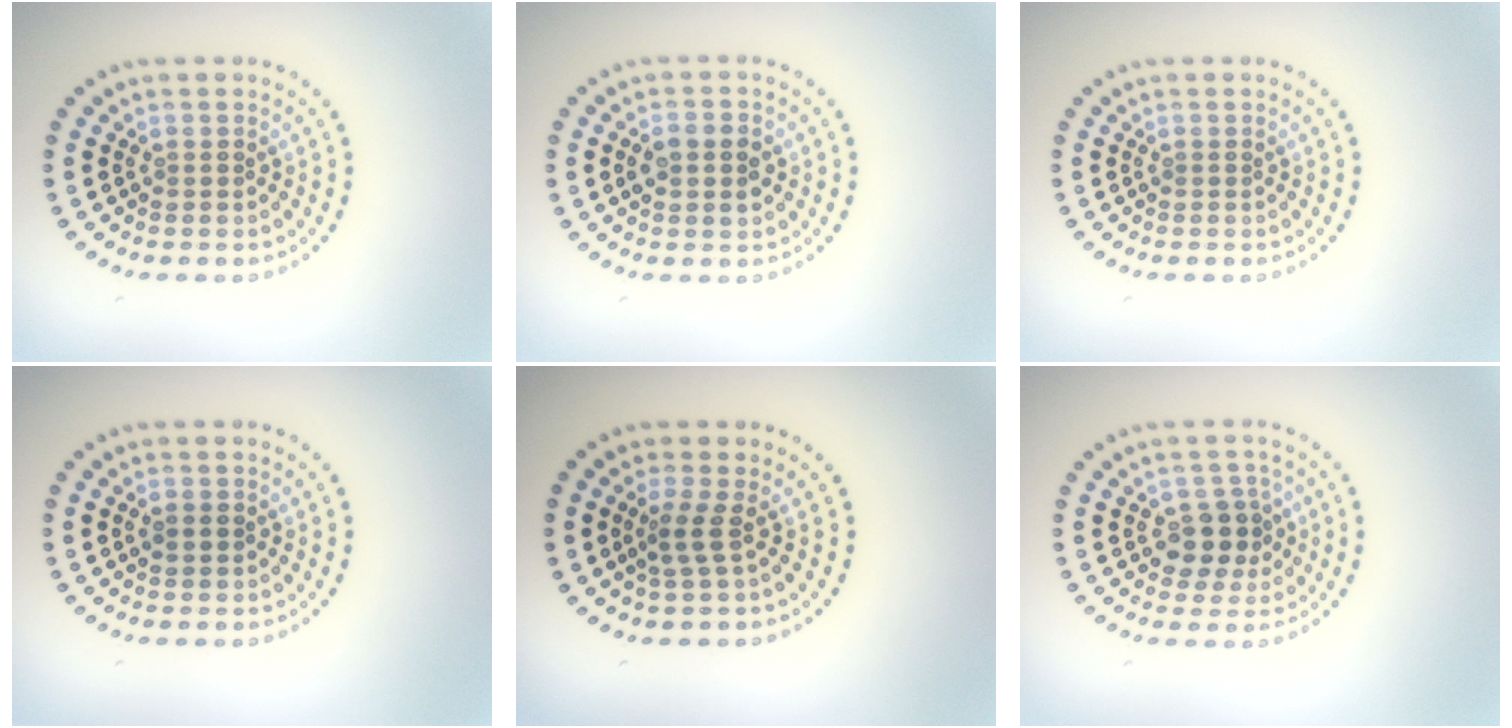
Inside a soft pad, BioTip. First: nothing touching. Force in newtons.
{"total": 2.8, "press": 2.8, "slide": 0.1}
{"total": 0.0}
{"total": 1.2, "press": 1.2, "slide": 0.1}
{"total": 1.9, "press": 1.2, "slide": 1.5}
{"total": 3.5, "press": 3.3, "slide": 1.3}